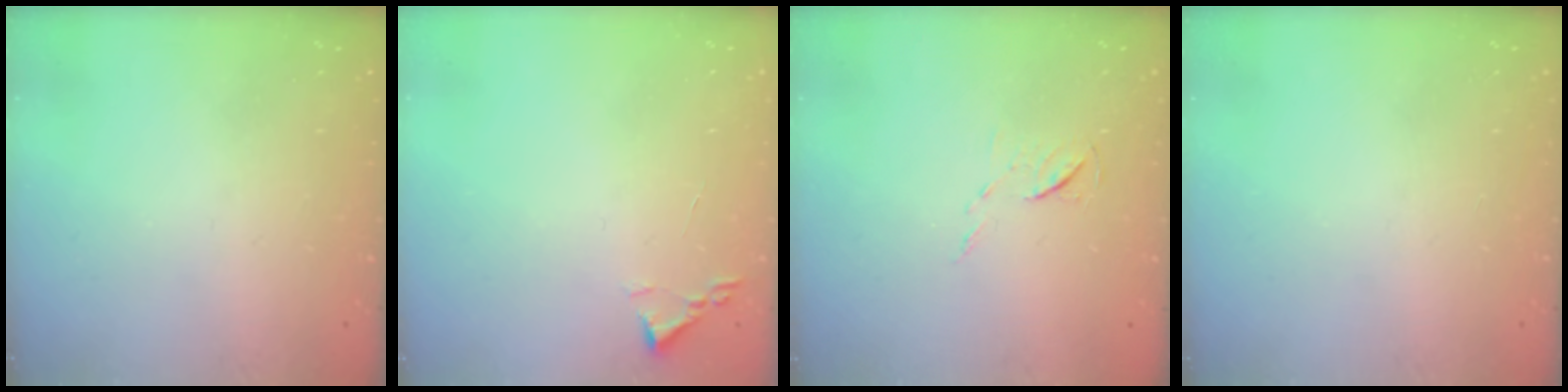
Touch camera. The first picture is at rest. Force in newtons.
{"total": 1.8, "press": 1.7, "slide": 0.2}
{"total": 4.9, "press": 4.9, "slide": 0.5}
{"total": 0.0}